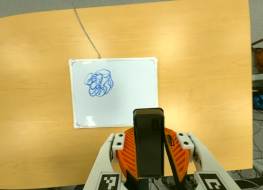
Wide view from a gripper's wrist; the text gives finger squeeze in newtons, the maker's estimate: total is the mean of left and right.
{"total": 7.7, "left": 6.7, "right": 8.6}